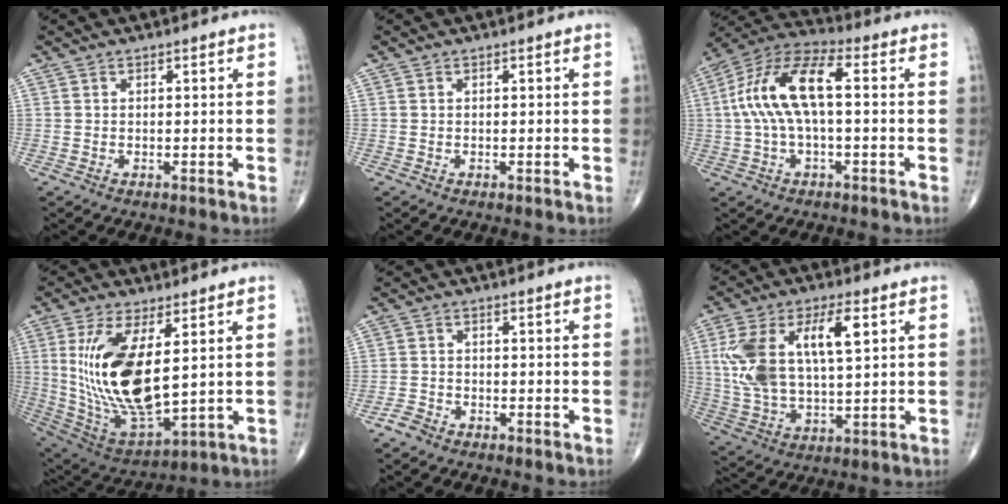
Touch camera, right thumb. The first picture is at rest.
{"total": 0.0}
{"total": 13.9, "force": [0.9, 5.7, 12.6], "torque": [-0.266, 0.044, 0.010]}
{"total": 19.6, "force": [3.6, 8.3, 17.4], "torque": [-0.345, -0.029, 0.087]}
{"total": 2.2, "force": [-1.7, 1.3, 0.5], "torque": [-0.010, 0.008, -0.033]}
{"total": 17.2, "force": [4.6, 7.7, 14.7], "torque": [-0.287, 0.003, 0.091]}